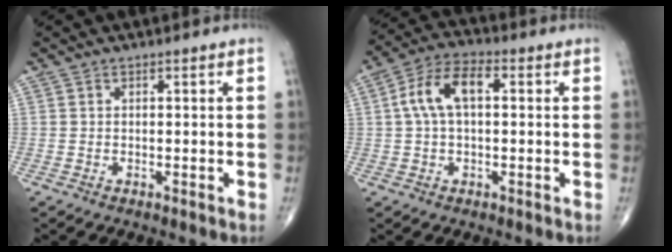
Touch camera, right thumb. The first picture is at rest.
{"total": 9.0, "force": [1.3, 4.7, 7.6], "torque": [-0.151, 0.031, 0.018]}